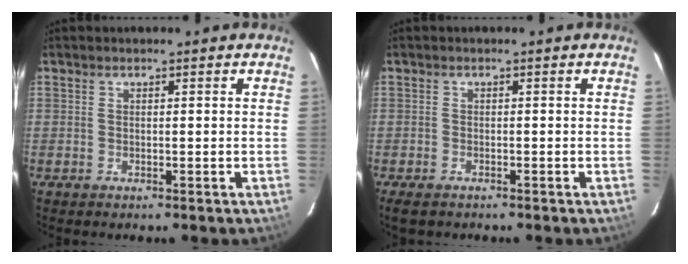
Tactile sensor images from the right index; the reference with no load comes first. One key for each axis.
{"total": 3.4, "fx": -2.5, "fy": 1.7, "fz": 1.6, "tx": -0.042, "ty": -0.011, "tz": -0.045}